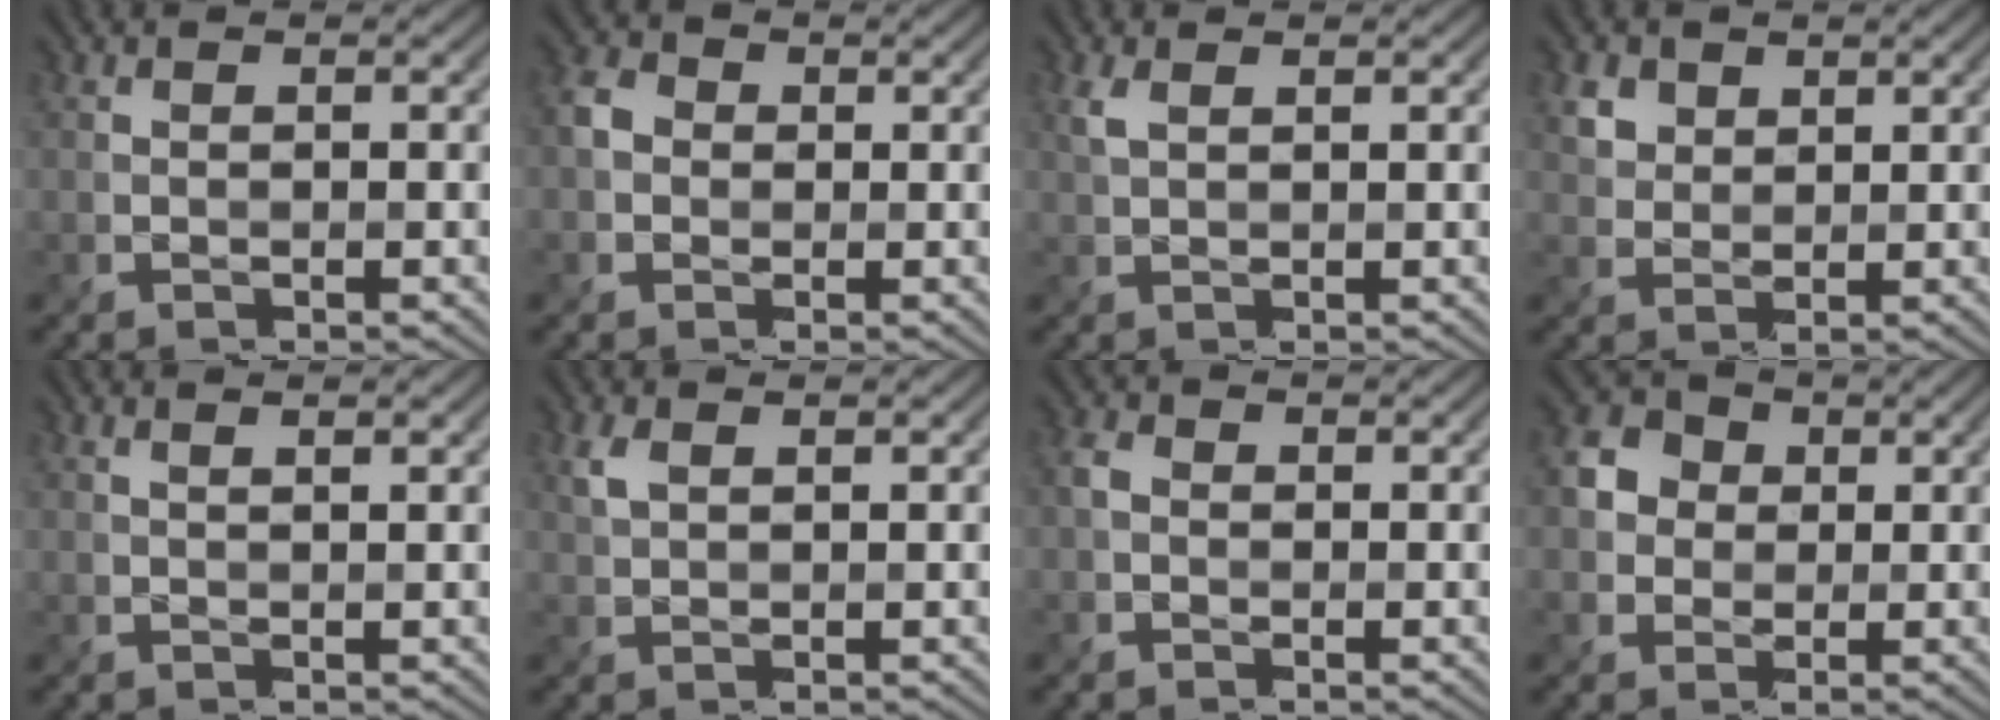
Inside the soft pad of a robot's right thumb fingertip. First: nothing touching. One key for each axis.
{"total": 2.9, "fx": -0.1, "fy": 2.6, "fz": 1.3, "tx": -0.035, "ty": 0.001, "tz": -0.007}
{"total": 1.8, "fx": 0.9, "fy": 0.6, "fz": 1.4, "tx": -0.037, "ty": 0.003, "tz": 0.021}
{"total": 2.8, "fx": 1.7, "fy": 2.0, "fz": 0.9, "tx": -0.028, "ty": 0.001, "tz": 0.041}
{"total": 1.7, "fx": 1.1, "fy": 0.5, "fz": 1.2, "tx": -0.012, "ty": -0.002, "tz": 0.010}
{"total": 1.9, "fx": 1.0, "fy": 0.9, "fz": 1.4, "tx": -0.042, "ty": 0.002, "tz": 0.023}
{"total": 2.2, "fx": -0.2, "fy": 1.8, "fz": 1.2, "tx": -0.030, "ty": -0.001, "tz": -0.009}
{"total": 4.1, "fx": 0.5, "fy": 3.7, "fz": 1.6, "tx": -0.043, "ty": 0.006, "tz": 0.004}